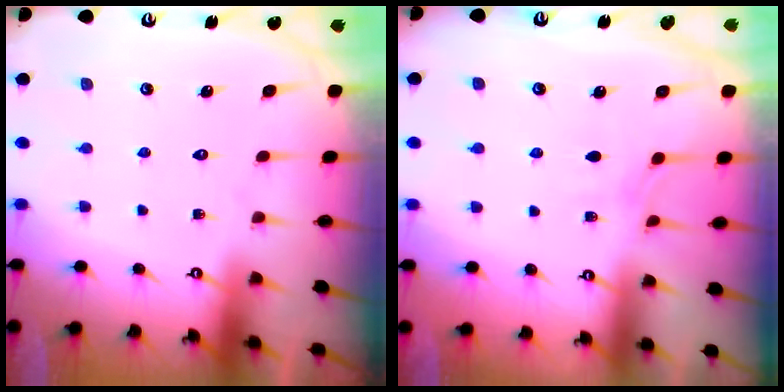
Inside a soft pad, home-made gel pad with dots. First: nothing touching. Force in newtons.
{"total": 3.8, "press": 3.7, "slide": 0.6}